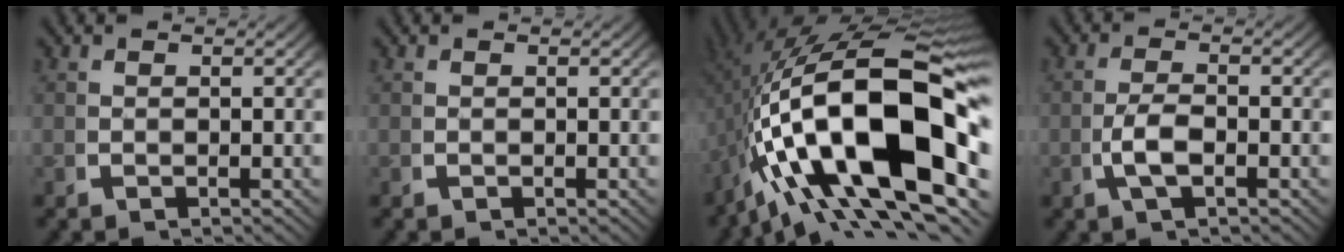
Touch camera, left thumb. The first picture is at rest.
{"total": 0.0}
{"total": 24.6, "force": [-0.5, 12.8, 21.0], "torque": [-0.371, -0.047, 0.021]}
{"total": 2.9, "force": [-0.1, 1.2, 2.6], "torque": [-0.065, -0.007, -0.001]}